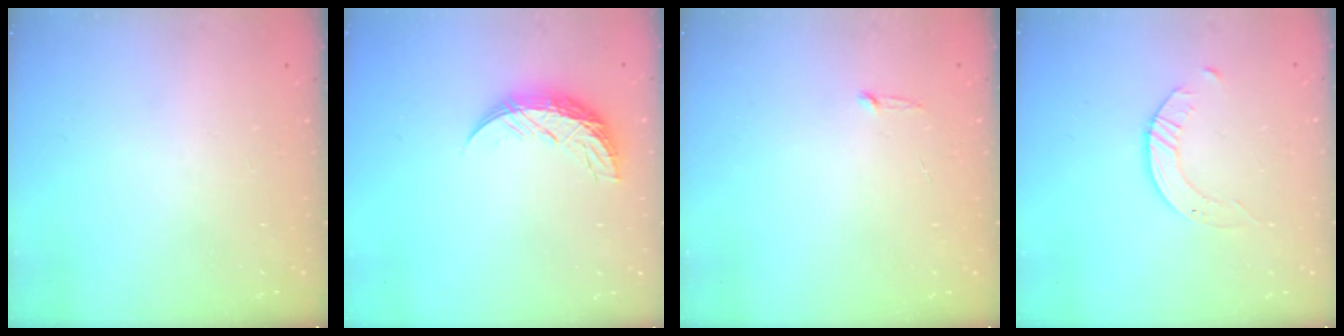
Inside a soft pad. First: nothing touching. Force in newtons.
{"total": 9.3, "press": 9.3, "slide": 0.7}
{"total": 2.5, "press": 2.5, "slide": 0.2}
{"total": 2.7, "press": 2.7, "slide": 0.3}